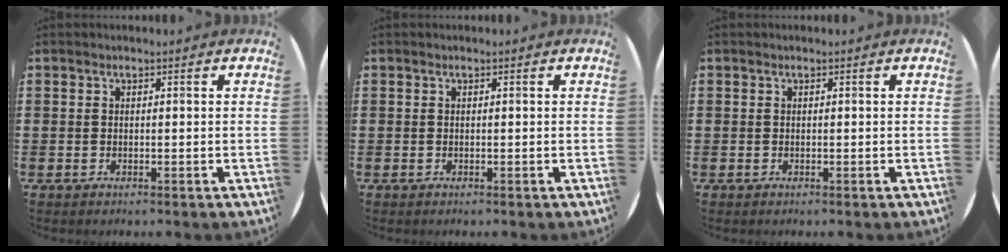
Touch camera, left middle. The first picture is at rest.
{"total": 0.0}
{"total": 0.0}